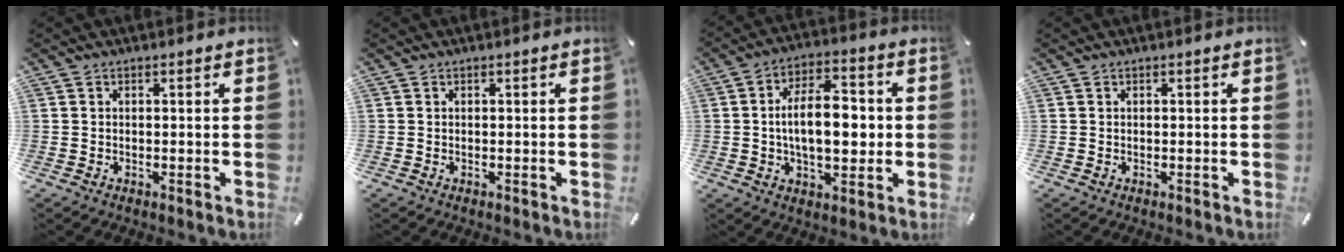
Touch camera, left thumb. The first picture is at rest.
{"total": 0.0}
{"total": 13.2, "force": [-0.4, 7.6, 10.8], "torque": [-0.177, 0.007, -0.010]}
{"total": 0.0}